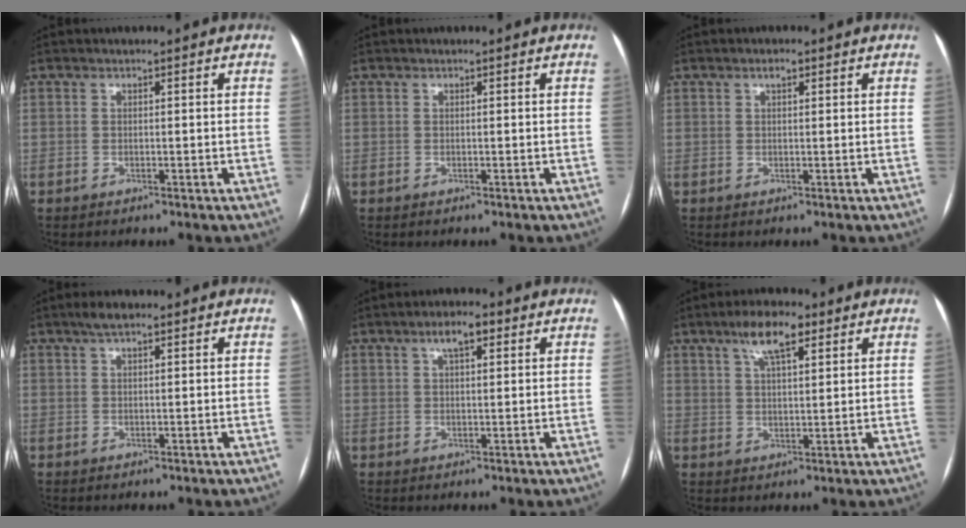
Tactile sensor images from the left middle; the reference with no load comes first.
{"total": 0.0}
{"total": 1.1, "force": [0.6, 0.5, 0.8], "torque": [-0.014, 0.005, 0.009]}
{"total": 2.7, "force": [1.8, 0.7, 1.8], "torque": [-0.037, 0.014, 0.032]}
{"total": 4.1, "force": [2.1, 1.3, 3.2], "torque": [-0.060, 0.012, 0.035]}
{"total": 7.0, "force": [4.1, 1.9, 5.3], "torque": [-0.101, 0.015, 0.070]}